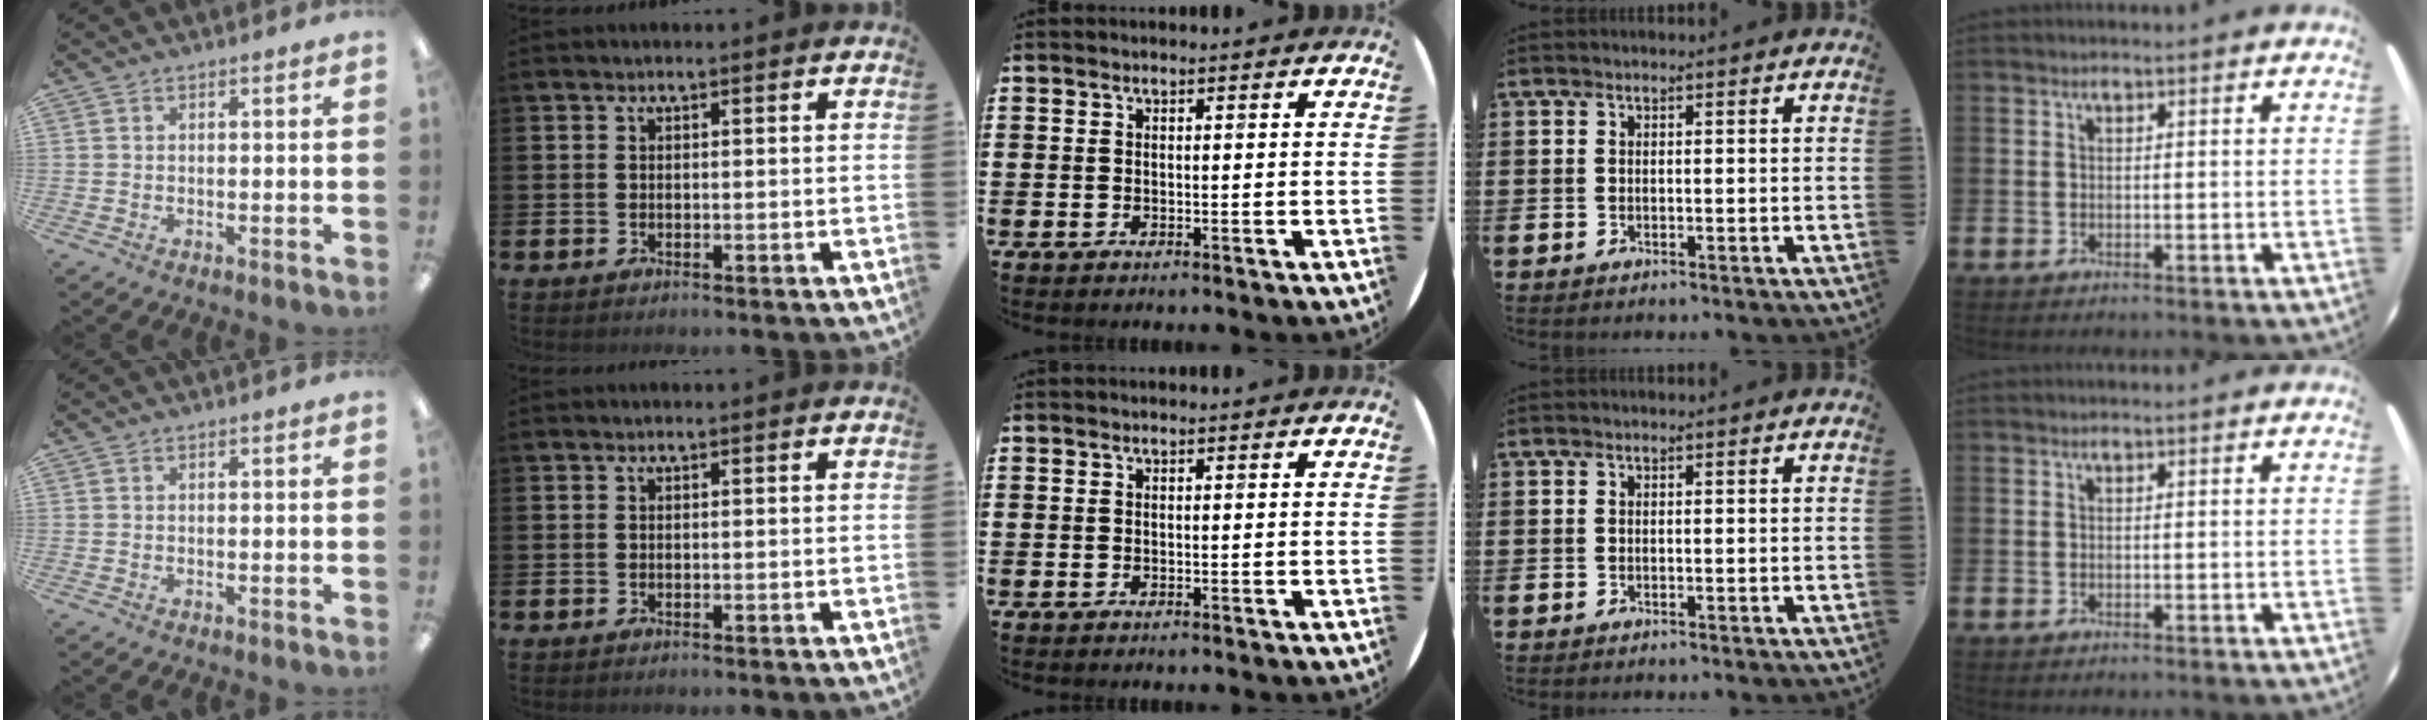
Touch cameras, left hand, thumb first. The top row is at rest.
{}